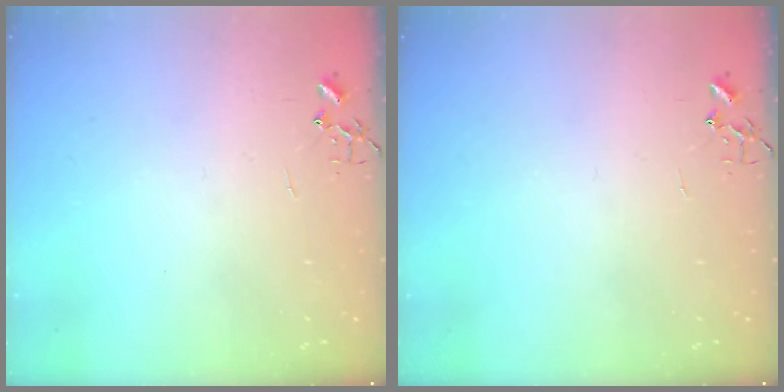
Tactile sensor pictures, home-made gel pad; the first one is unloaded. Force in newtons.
{"total": 0.0}